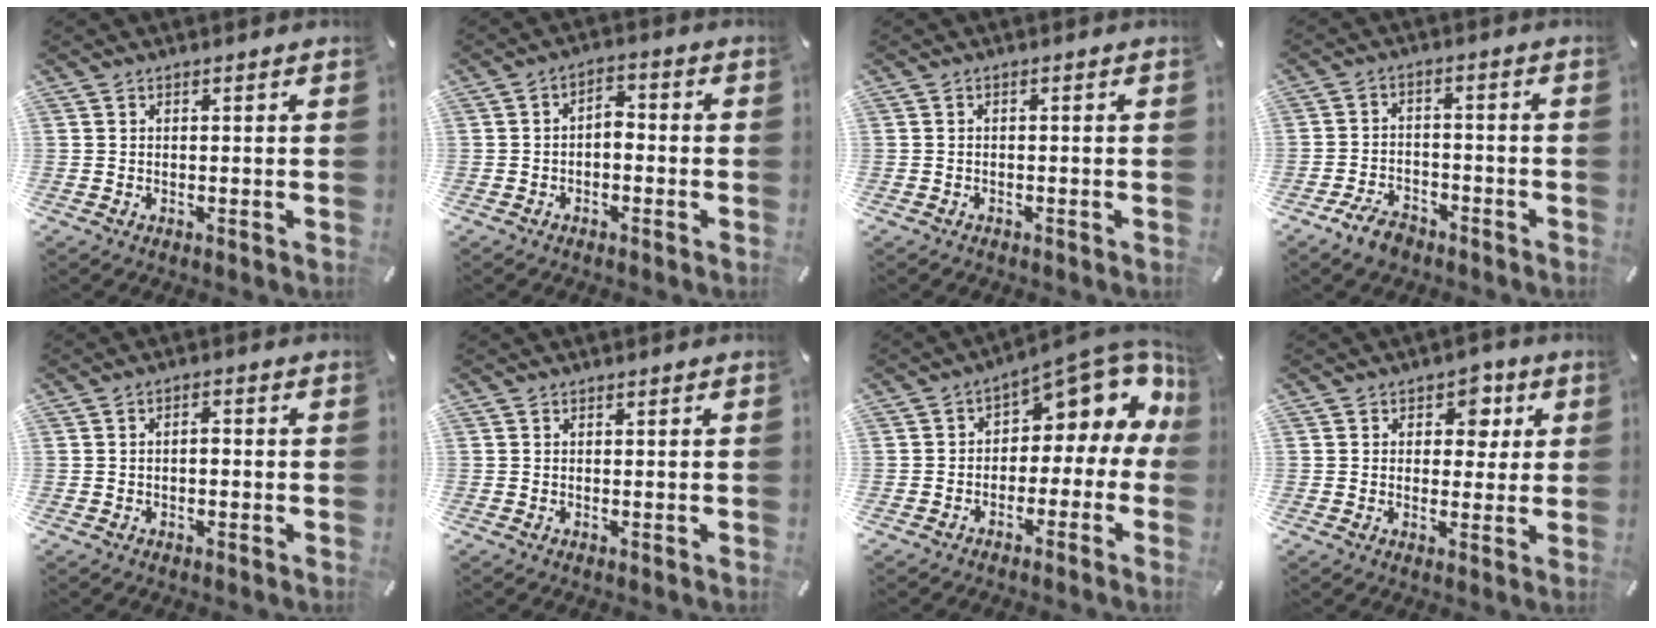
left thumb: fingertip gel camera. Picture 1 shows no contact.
{"total": 3.5, "force": [-1.8, 2.1, 2.2], "torque": [-0.041, 0.017, -0.035]}
{"total": 0.8, "force": [-0.7, 0.4, 0.1], "torque": [-0.003, 0.003, -0.016]}
{"total": 6.0, "force": [-4.5, 3.2, 2.3], "torque": [-0.049, 0.025, -0.086]}
{"total": 2.1, "force": [-0.5, 1.1, 1.7], "torque": [-0.033, 0.006, -0.012]}
{"total": 0.0}
{"total": 9.7, "force": [5.7, 5.1, 6.0], "torque": [-0.076, -0.054, 0.095]}
{"total": 6.3, "force": [1.8, 5.0, 3.3], "torque": [-0.022, -0.006, 0.022]}